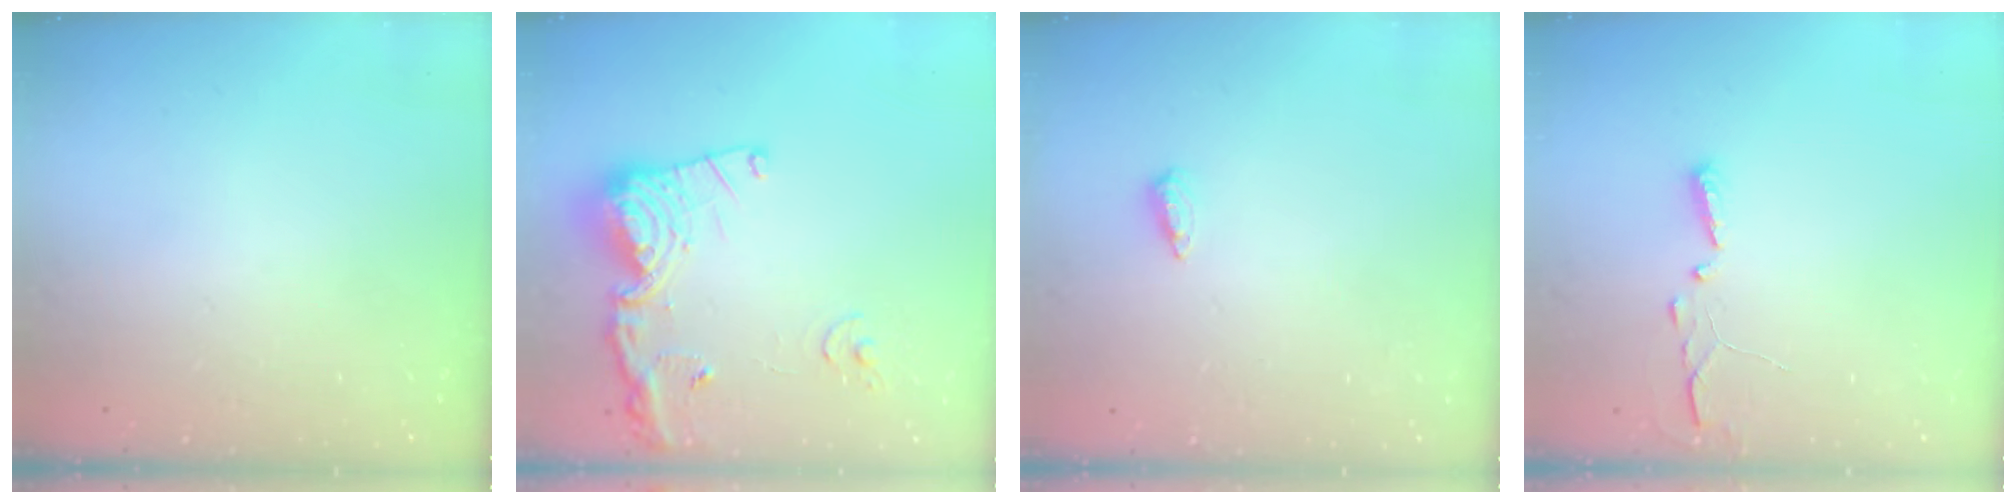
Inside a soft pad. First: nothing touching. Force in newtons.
{"total": 15.8, "press": 15.7, "slide": 1.8}
{"total": 4.1, "press": 4.1, "slide": 0.5}
{"total": 2.9, "press": 2.9, "slide": 0.4}